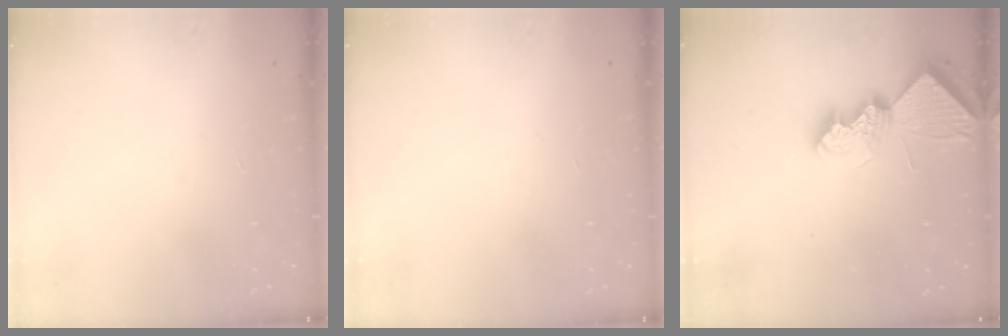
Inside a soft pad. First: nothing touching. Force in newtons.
{"total": 0.0}
{"total": 9.1, "press": 9.1, "slide": 0.4}